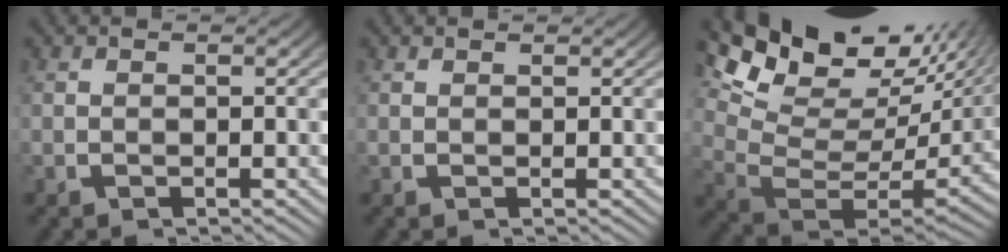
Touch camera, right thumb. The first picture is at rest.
{"total": 0.5, "force": [0.5, -0.1, -0.1], "torque": [0.005, -0.002, 0.011]}
{"total": 14.2, "force": [5.1, 8.6, 10.1], "torque": [-0.165, 0.001, 0.073]}